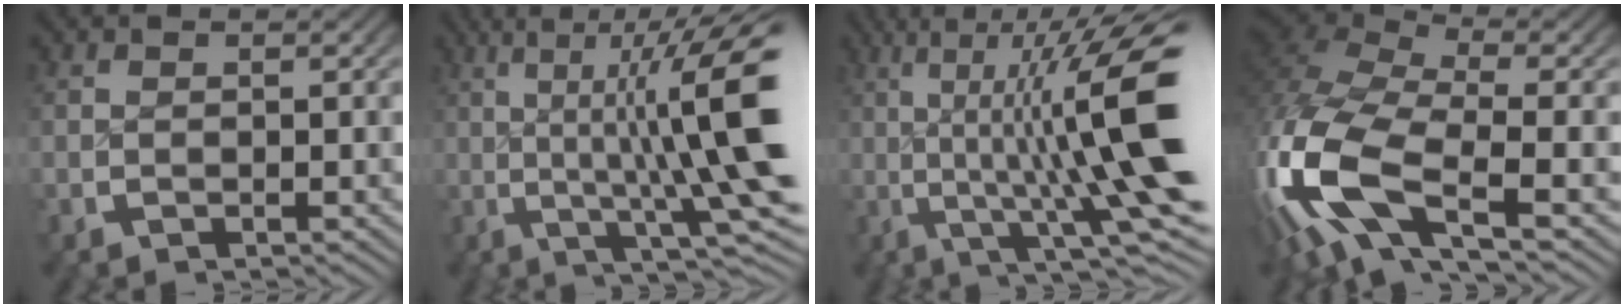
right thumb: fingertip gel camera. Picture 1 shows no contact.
{"total": 12.7, "force": [1.9, 5.8, 11.1], "torque": [-0.153, -0.005, 0.023]}
{"total": 13.4, "force": [0.8, 6.2, 11.8], "torque": [-0.176, -0.018, 0.014]}
{"total": 14.3, "force": [-1.3, 9.5, 10.6], "torque": [-0.271, -0.051, 0.012]}